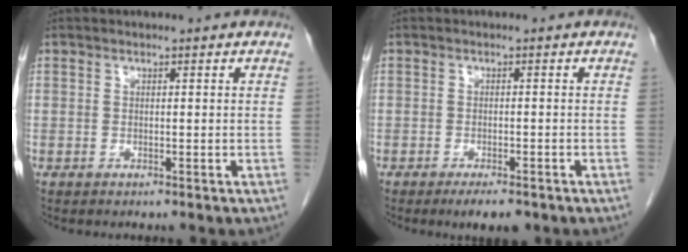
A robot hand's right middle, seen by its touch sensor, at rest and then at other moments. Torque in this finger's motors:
{"motor_torque": [0.69, -0.39, 0.08, 0.06]}